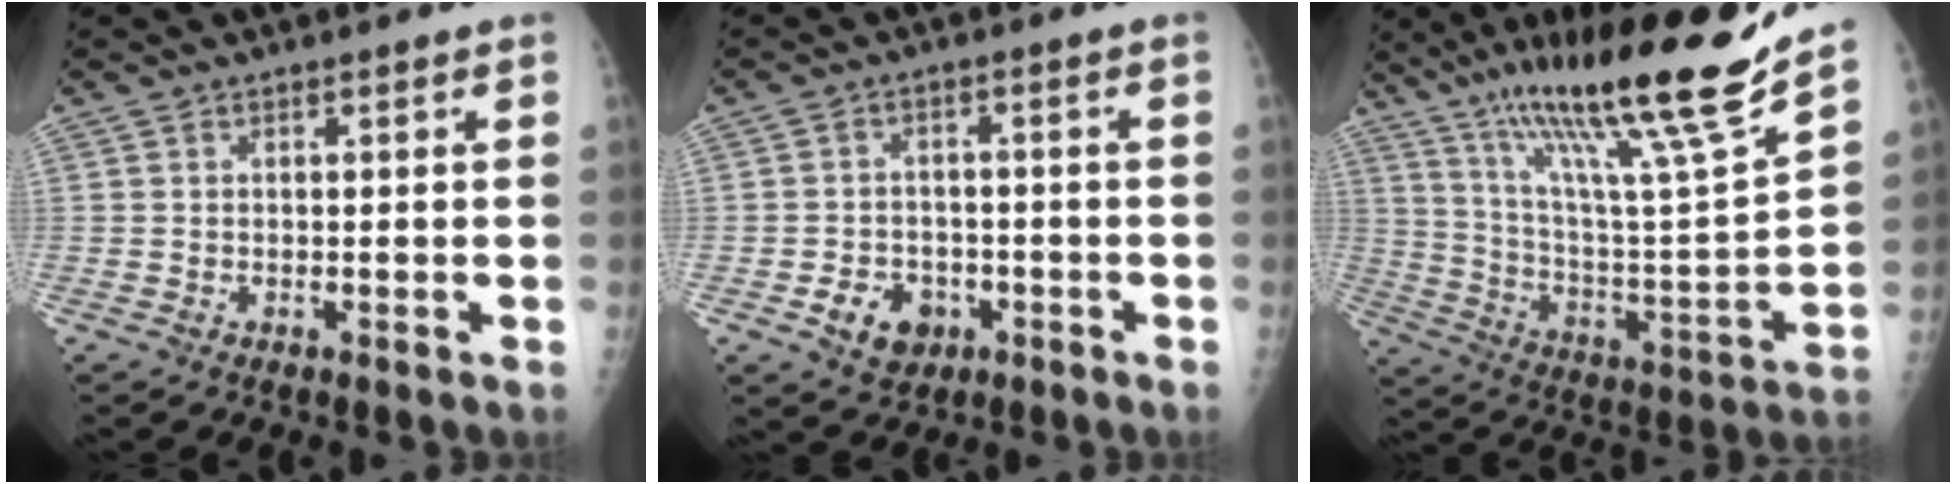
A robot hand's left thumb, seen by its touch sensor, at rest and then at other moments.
{"total": 6.1, "force": [-2.4, 4.9, 2.7], "torque": [-0.025, 0.013, -0.032]}
{"total": 25.5, "force": [17.7, 1.8, 18.2], "torque": [-0.281, -0.064, 0.307]}